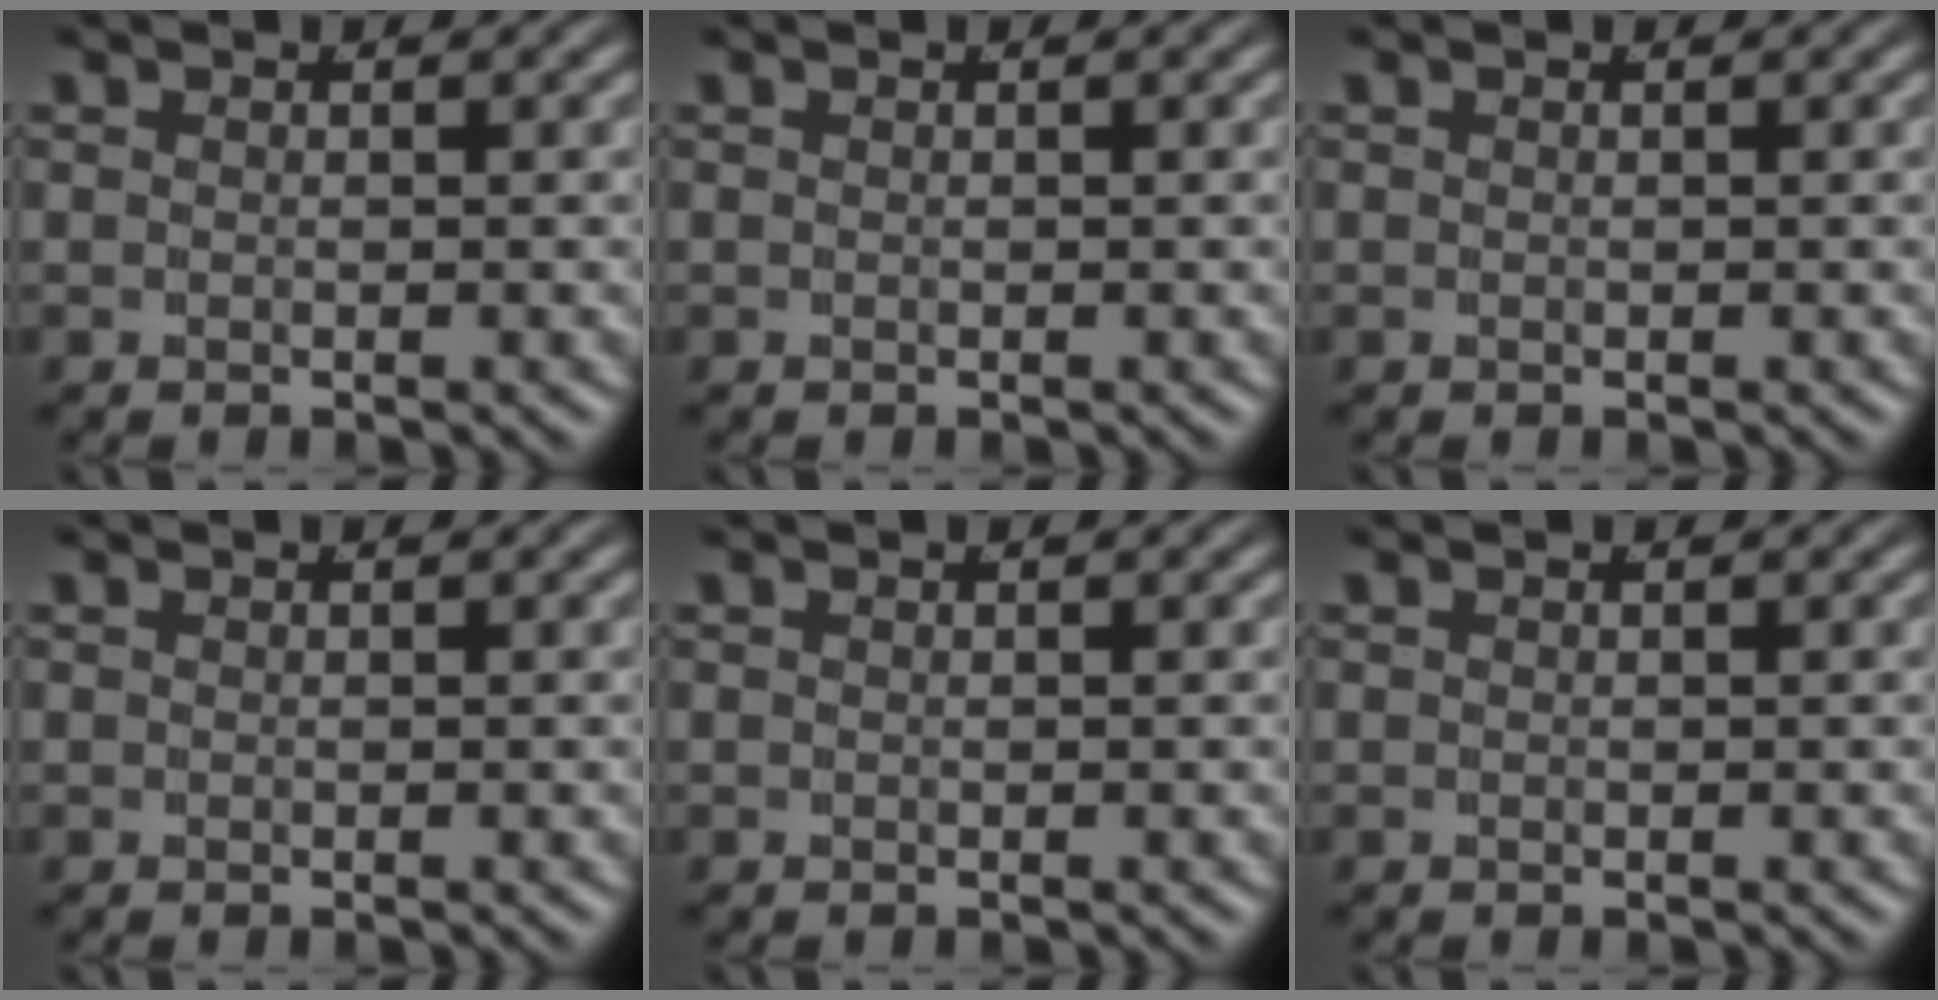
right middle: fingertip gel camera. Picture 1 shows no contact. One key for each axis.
{"total": 0.0}
{"total": 0.0}
{"total": 0.0}
{"total": 0.0}
{"total": 0.0}